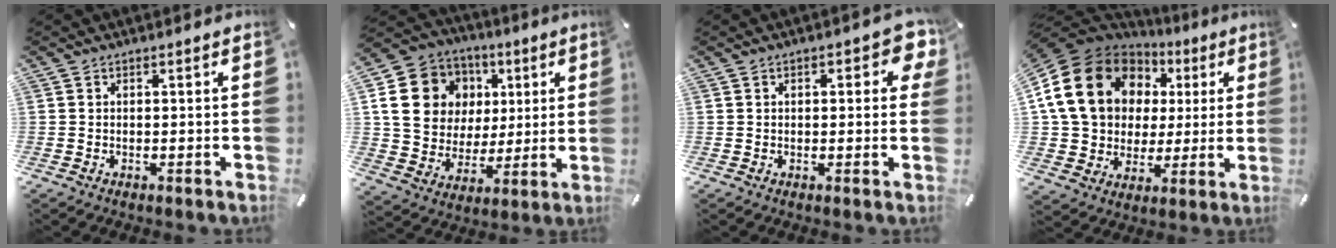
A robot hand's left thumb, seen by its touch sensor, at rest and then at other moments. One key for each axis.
{"total": 16.8, "fx": 4.4, "fy": 14.9, "fz": 6.5, "tx": -0.113, "ty": -0.011, "tz": 0.091}
{"total": 5.4, "fx": 1.6, "fy": 2.6, "fz": 4.5, "tx": -0.057, "ty": 0.000, "tz": 0.022}
{"total": 21.5, "fx": 5.6, "fy": 17.6, "fz": 10.9, "tx": -0.230, "ty": -0.017, "tz": 0.108}